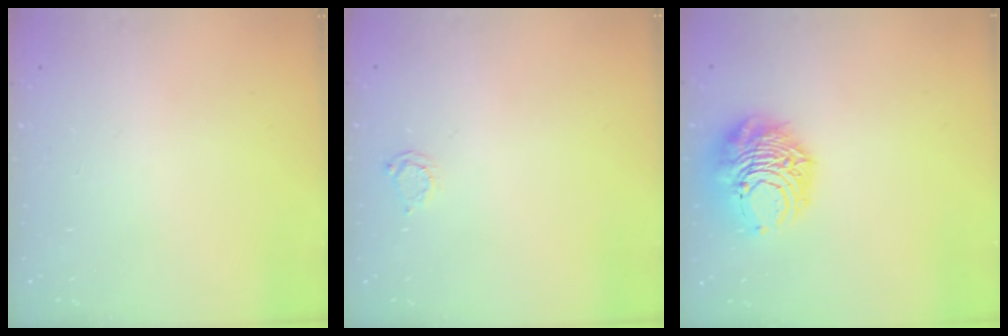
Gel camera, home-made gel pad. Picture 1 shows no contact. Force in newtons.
{"total": 2.3, "press": 2.3, "slide": 0.3}
{"total": 11.6, "press": 11.6, "slide": 1.0}